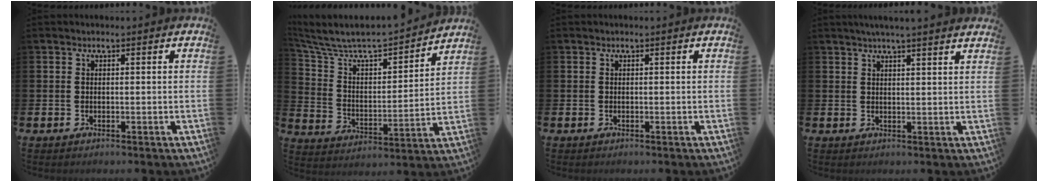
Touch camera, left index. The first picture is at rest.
{"total": 8.2, "force": [7.4, 2.3, 2.7], "torque": [-0.094, -0.058, 0.122]}
{"total": 0.0}
{"total": 3.1, "force": [3.0, -0.6, 0.6], "torque": [-0.013, -0.012, 0.054]}